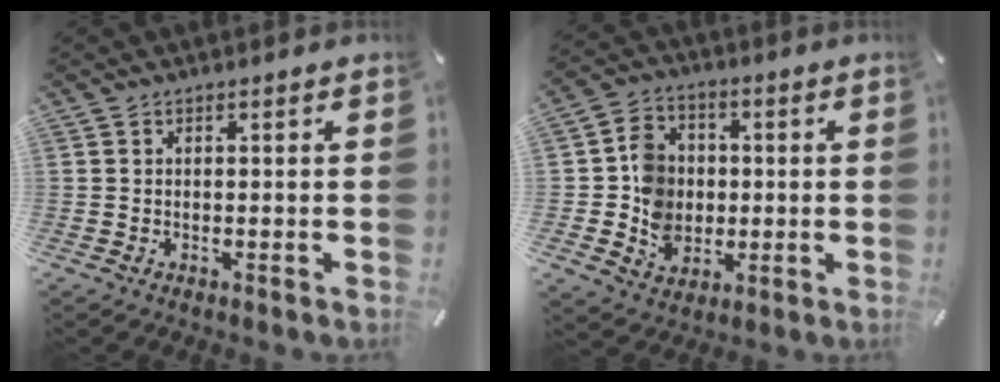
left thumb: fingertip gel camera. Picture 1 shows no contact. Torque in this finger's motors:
{"motor_torque": [0.27, 0.22, 0.04, 0.06, 0.07]}